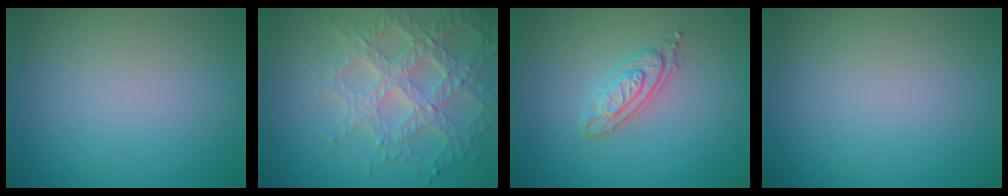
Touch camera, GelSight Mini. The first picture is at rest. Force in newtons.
{"total": 6.1, "press": 4.8, "slide": 3.7}
{"total": 2.9, "press": 2.6, "slide": 1.4}
{"total": 0.0}